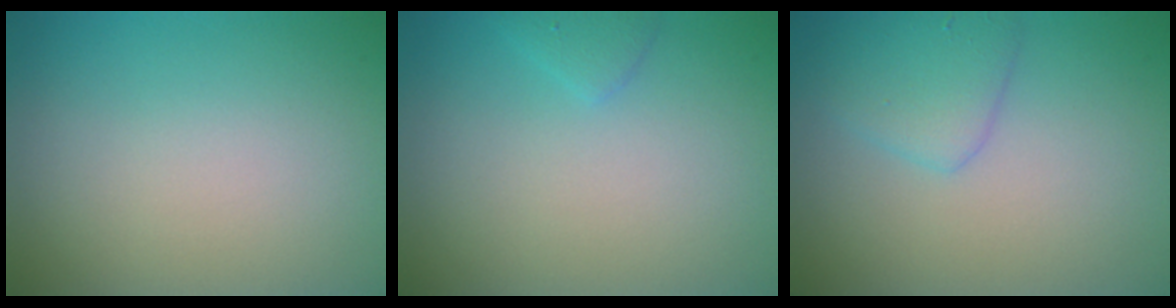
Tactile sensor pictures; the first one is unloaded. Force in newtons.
{"total": 1.1, "press": 1.0, "slide": 0.1}
{"total": 2.6, "press": 2.6, "slide": 0.2}